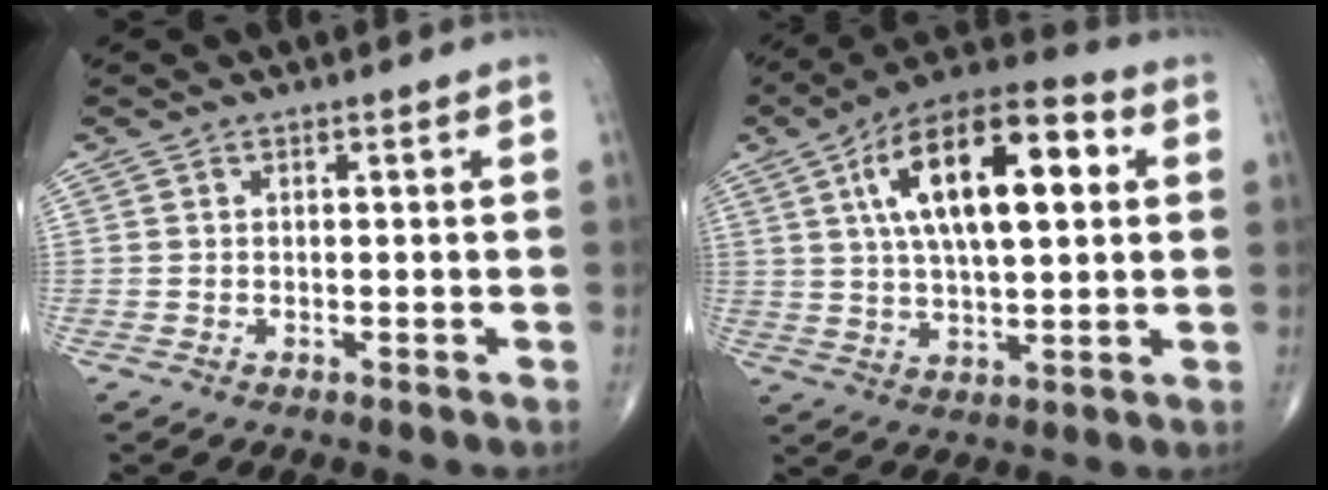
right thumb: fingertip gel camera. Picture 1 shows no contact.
{"total": 19.8, "force": [5.2, 8.2, 17.2], "torque": [-0.273, 0.014, 0.078]}